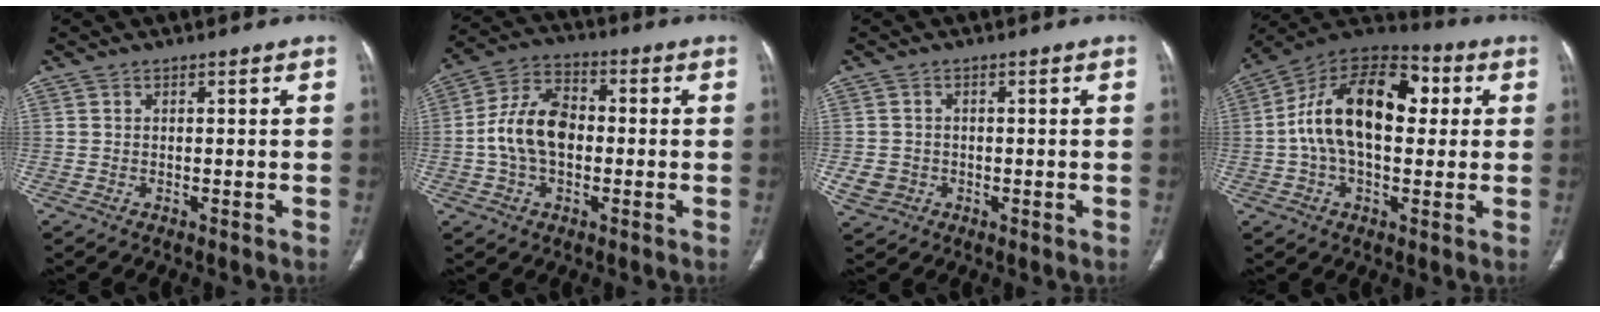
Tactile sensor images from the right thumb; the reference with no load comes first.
{"total": 11.8, "force": [-0.8, 7.7, 9.0], "torque": [-0.163, 0.029, -0.023]}
{"total": 4.0, "force": [-0.8, 3.6, 1.5], "torque": [-0.022, 0.005, -0.007]}
{"total": 20.0, "force": [2.4, 11.8, 16.0], "torque": [-0.257, 0.036, 0.032]}